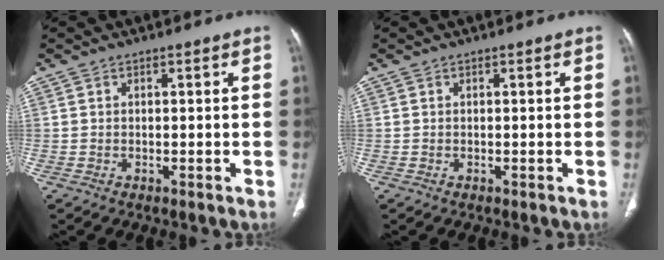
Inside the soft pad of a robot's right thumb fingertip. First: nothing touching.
{"total": 0.0}